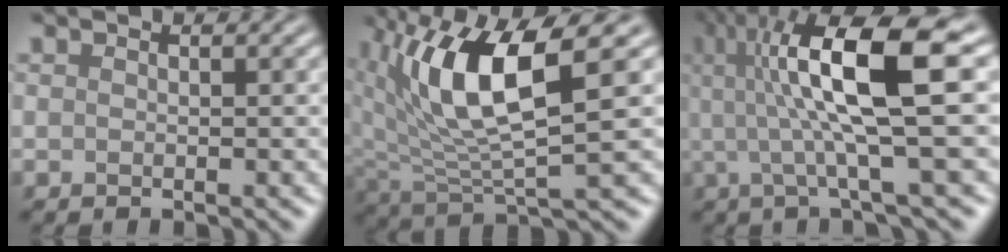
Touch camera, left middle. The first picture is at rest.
{"total": 8.2, "force": [2.3, 2.8, 7.4], "torque": [-0.158, -0.008, 0.048]}
{"total": 10.7, "force": [1.5, 2.3, 10.4], "torque": [-0.157, 0.003, 0.030]}